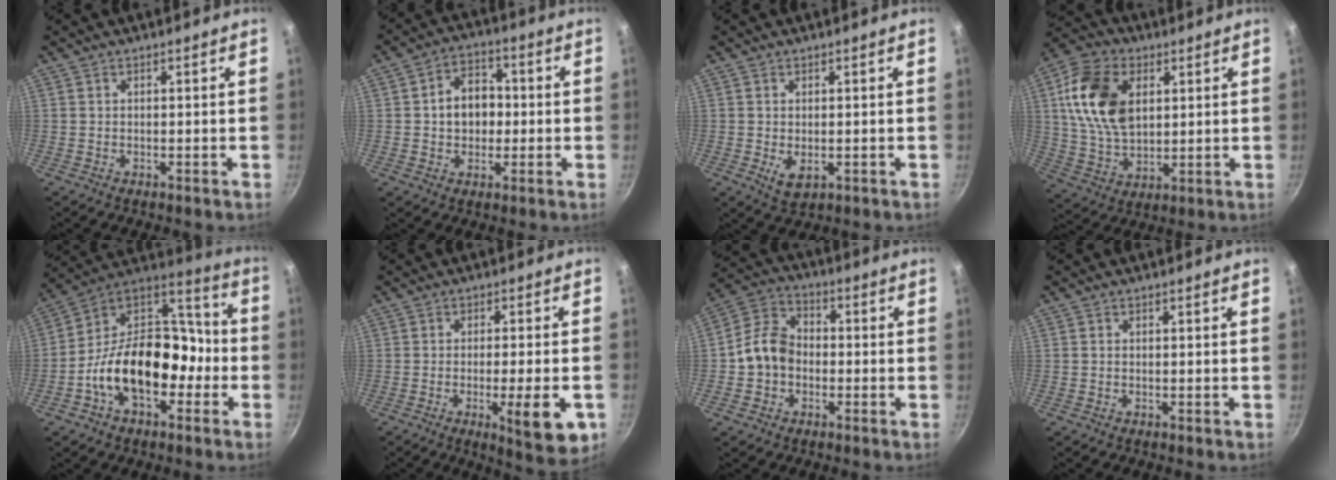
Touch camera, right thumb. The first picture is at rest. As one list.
[{"total": 8.7, "force": [0.0, 6.8, 5.5], "torque": [-0.050, 0.015, -0.007]}, {"total": 3.5, "force": [-0.5, 2.2, 2.7], "torque": [-0.046, -0.014, 0.000]}, {"total": 16.3, "force": [4.1, 10.8, 11.6], "torque": [-0.199, -0.007, 0.079]}, {"total": 21.0, "force": [-6.2, 13.5, 14.9], "torque": [-0.199, 0.079, -0.115]}, {"total": 10.6, "force": [-3.4, 2.4, 9.8], "torque": [-0.126, 0.001, -0.043]}, {"total": 5.0, "force": [-1.4, 3.1, 3.6], "torque": [-0.072, 0.028, -0.036]}, {"total": 0.0}]